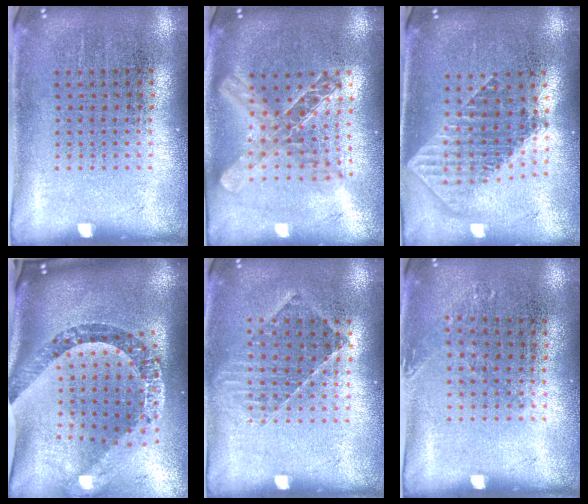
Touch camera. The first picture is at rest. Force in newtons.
{"total": 1.8, "press": 1.5, "slide": 1.0}
{"total": 1.9, "press": 1.5, "slide": 1.2}
{"total": 3.2, "press": 2.3, "slide": 2.2}
{"total": 1.0, "press": 1.0, "slide": 0.3}
{"total": 0.8, "press": 0.8, "slide": 0.1}